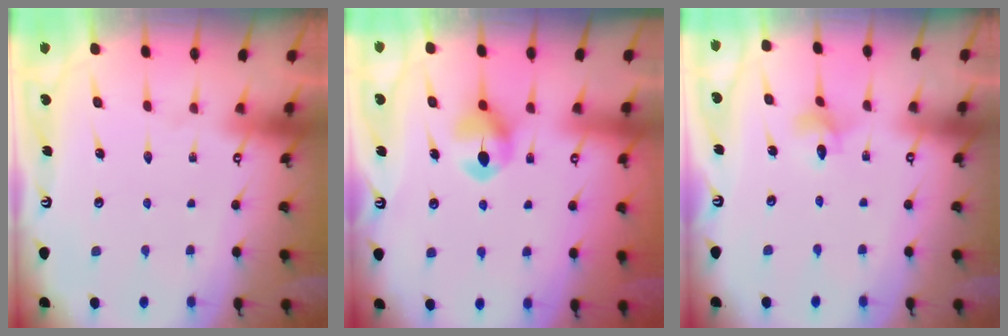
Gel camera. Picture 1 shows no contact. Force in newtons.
{"total": 7.5, "press": 7.5, "slide": 0.4}
{"total": 3.9, "press": 3.9, "slide": 0.3}